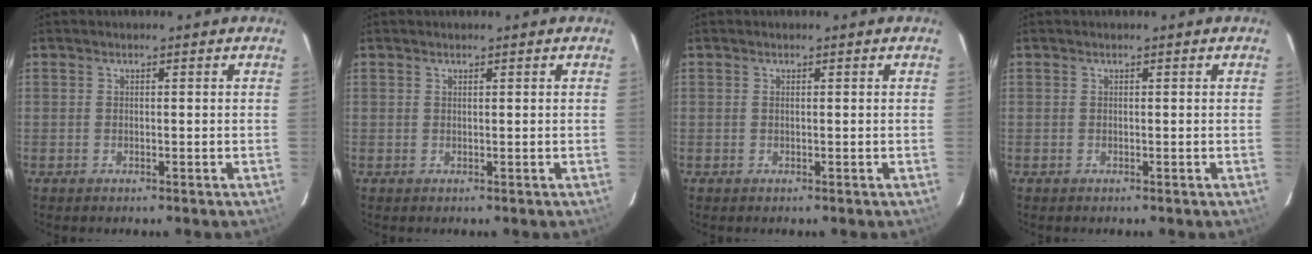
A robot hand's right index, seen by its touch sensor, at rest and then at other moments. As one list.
[{"total": 0.0}, {"total": 0.0}, {"total": 0.0}]